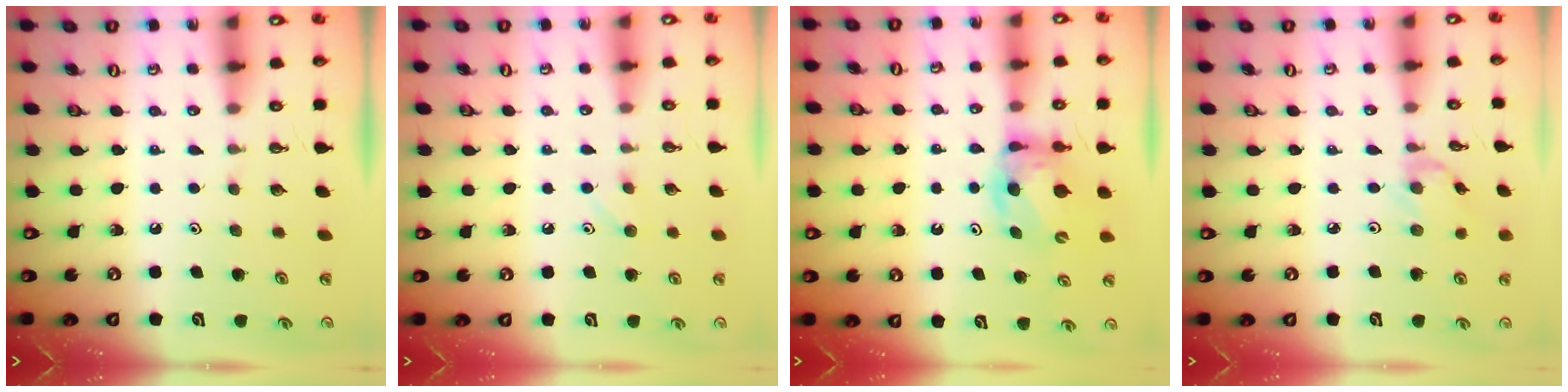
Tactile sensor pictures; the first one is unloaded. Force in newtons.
{"total": 4.2, "press": 4.2, "slide": 0.6}
{"total": 7.8, "press": 7.8, "slide": 0.5}
{"total": 1.3, "press": 1.2, "slide": 0.4}